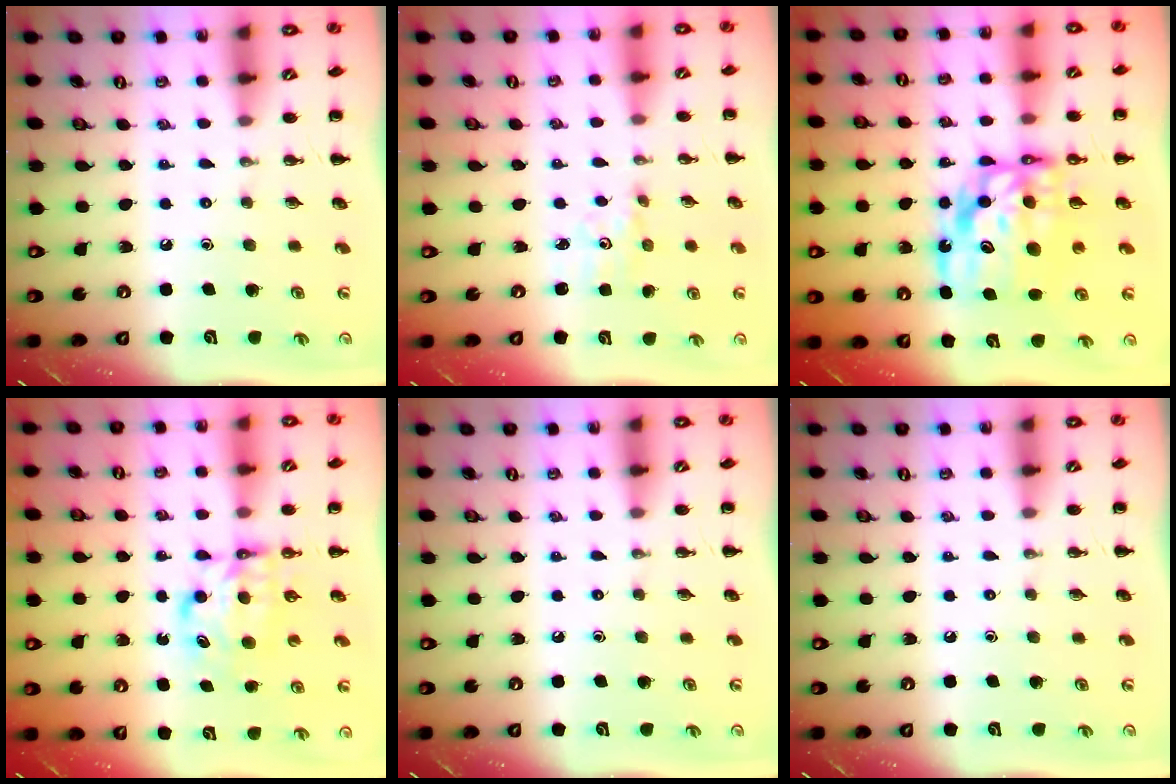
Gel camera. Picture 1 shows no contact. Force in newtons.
{"total": 2.0, "press": 1.9, "slide": 0.7}
{"total": 14.0, "press": 13.5, "slide": 3.8}
{"total": 6.5, "press": 6.5, "slide": 0.4}
{"total": 0.0}
{"total": 0.0}